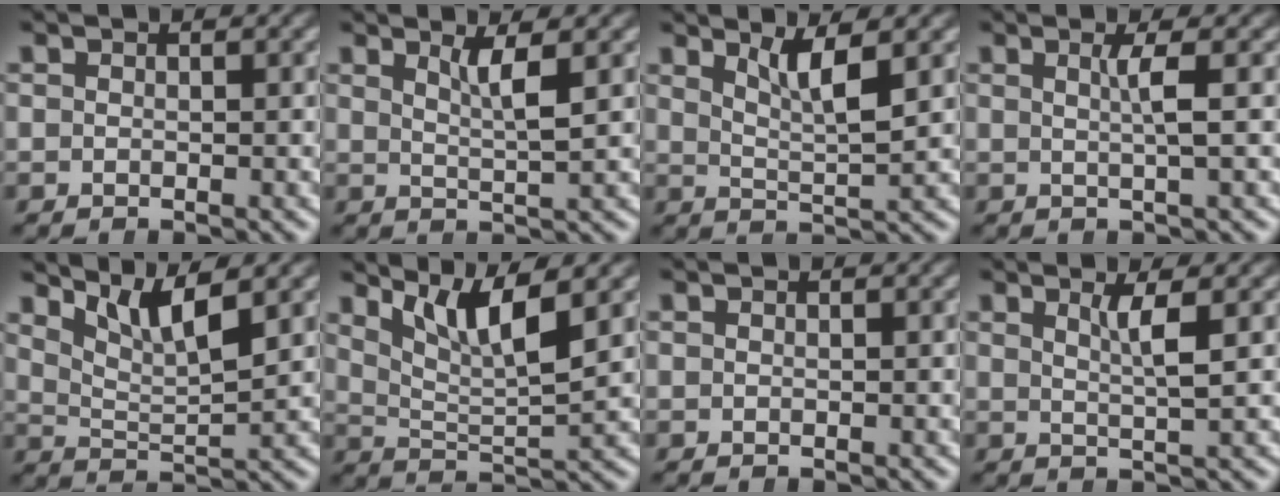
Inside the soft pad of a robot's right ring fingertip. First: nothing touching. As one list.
[{"total": 2.2, "force": [1.4, -0.5, 1.6], "torque": [-0.035, -0.013, 0.028]}, {"total": 3.4, "force": [2.2, 0.4, 2.5], "torque": [-0.054, -0.015, 0.042]}, {"total": 1.6, "force": [0.4, -0.9, 1.4], "torque": [-0.029, -0.004, 0.008]}, {"total": 4.6, "force": [3.1, 1.3, 3.0], "torque": [-0.063, -0.012, 0.059]}, {"total": 5.2, "force": [3.1, 1.5, 3.9], "torque": [-0.076, -0.012, 0.058]}, {"total": 0.0}, {"total": 1.9, "force": [1.0, -0.7, 1.5], "torque": [-0.031, -0.011, 0.022]}]